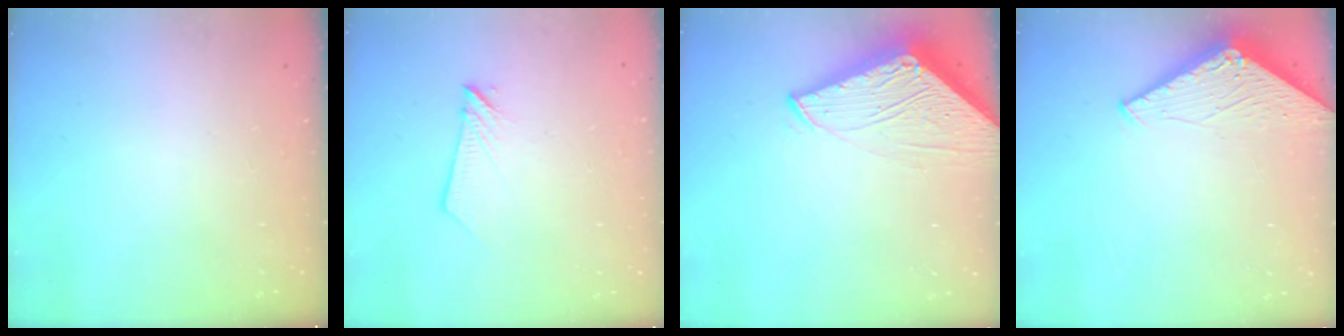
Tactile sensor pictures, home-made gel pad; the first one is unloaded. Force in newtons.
{"total": 4.8, "press": 4.8, "slide": 0.5}
{"total": 5.9, "press": 5.9, "slide": 0.7}
{"total": 2.9, "press": 2.9, "slide": 0.2}